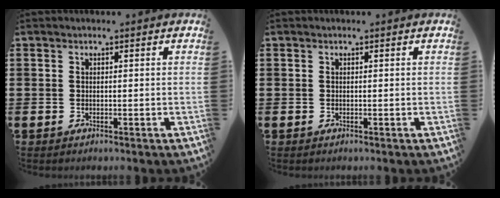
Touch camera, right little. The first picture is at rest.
{"total": 0.0}